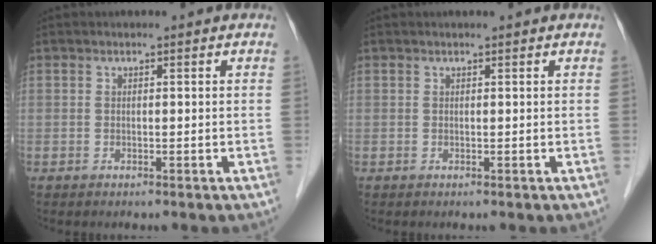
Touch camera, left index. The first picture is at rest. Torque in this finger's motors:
{"motor_torque": [0.14, -0.27, 0.02, -0.01]}